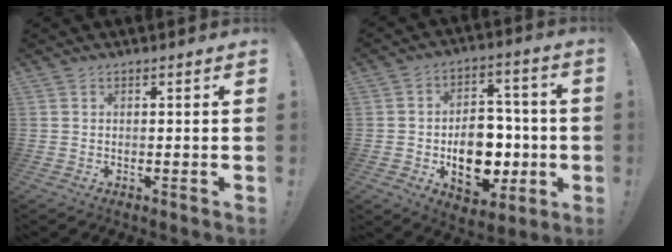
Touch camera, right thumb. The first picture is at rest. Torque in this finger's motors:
{"motor_torque": [2.91, 2.10, 1.55, -0.57, 0.38]}